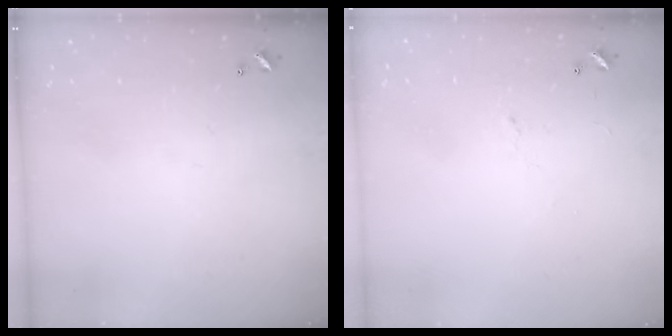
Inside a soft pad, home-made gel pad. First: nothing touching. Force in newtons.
{"total": 0.7, "press": 0.4, "slide": 0.6}